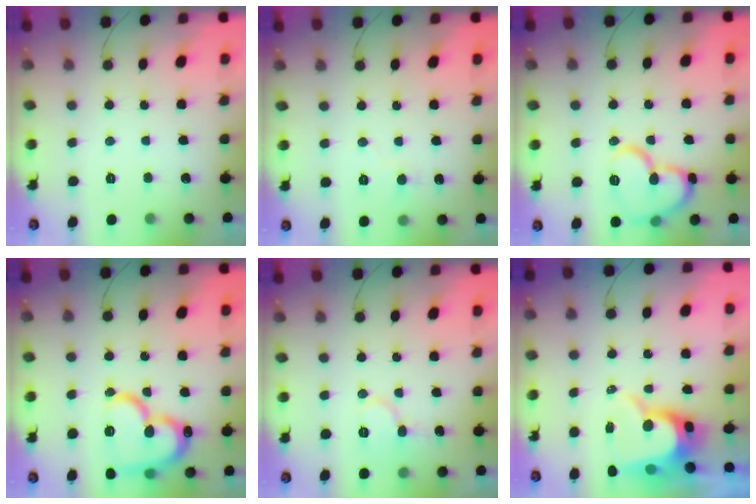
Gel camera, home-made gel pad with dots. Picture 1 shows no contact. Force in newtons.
{"total": 4.5, "press": 4.4, "slide": 0.3}
{"total": 13.8, "press": 13.7, "slide": 1.5}
{"total": 21.1, "press": 20.9, "slide": 2.7}
{"total": 8.3, "press": 8.2, "slide": 0.7}
{"total": 10.5, "press": 10.5, "slide": 1.0}